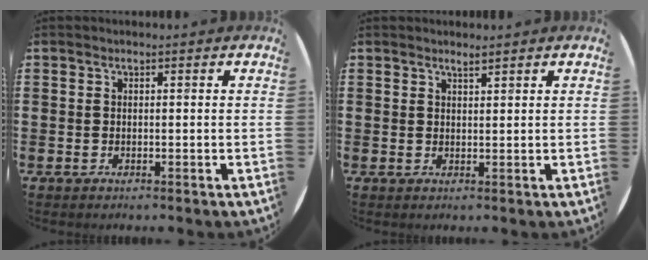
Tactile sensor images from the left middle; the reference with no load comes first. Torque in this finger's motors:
{"motor_torque": [0.08, -0.04, 0.00, 0.04]}